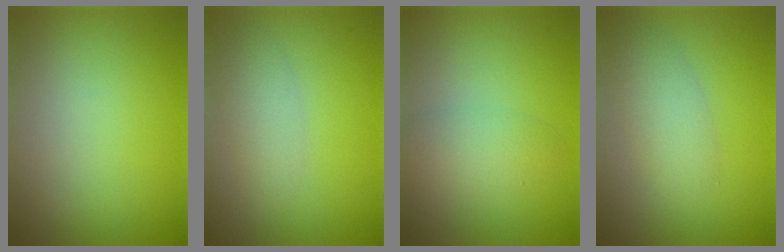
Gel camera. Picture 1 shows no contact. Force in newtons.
{"total": 2.4, "press": 2.4, "slide": 0.1}
{"total": 2.7, "press": 2.7, "slide": 0.1}
{"total": 3.0, "press": 3.0, "slide": 0.2}